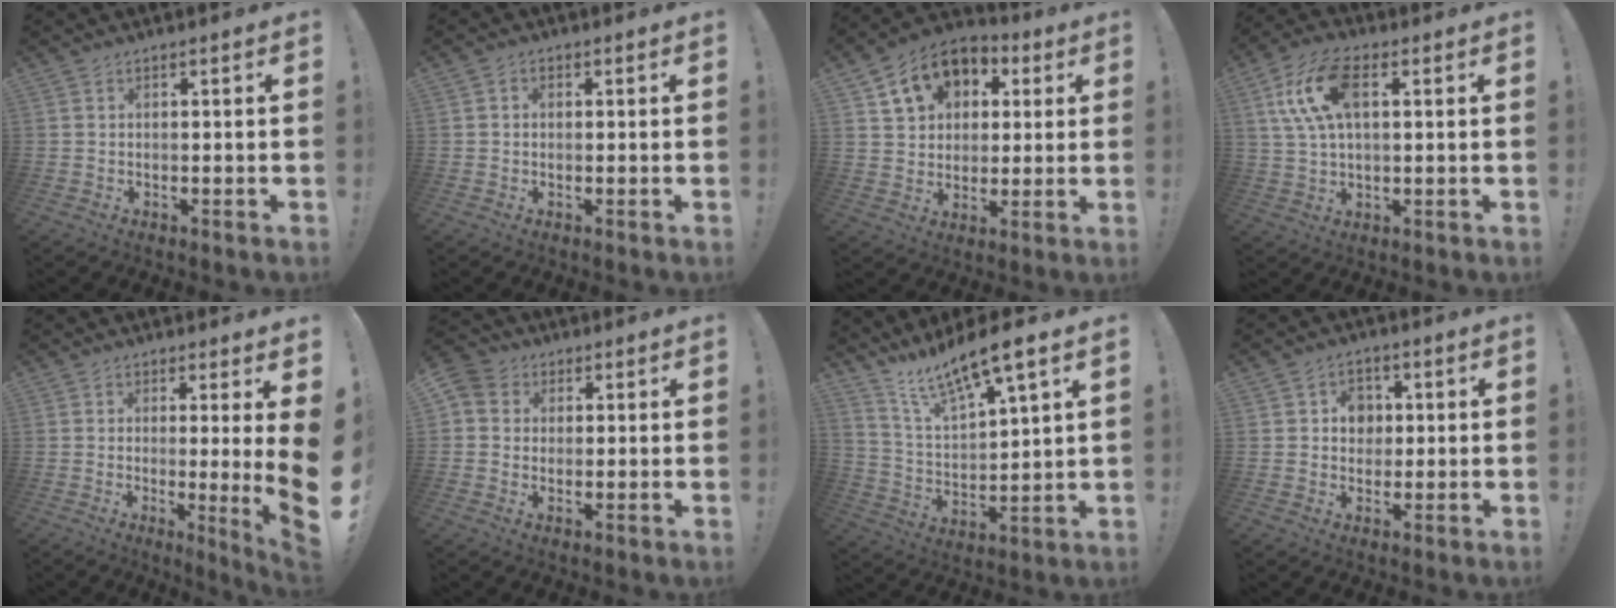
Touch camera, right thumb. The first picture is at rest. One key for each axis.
{"total": 1.5, "fx": -0.2, "fy": 1.3, "fz": 0.7, "tx": -0.013, "ty": 0.005, "tz": -0.004}
{"total": 12.8, "fx": 5.5, "fy": 10.0, "fz": 5.8, "tx": -0.080, "ty": -0.020, "tz": 0.105}
{"total": 13.9, "fx": 4.1, "fy": 7.5, "fz": 11.0, "tx": -0.220, "ty": 0.002, "tz": 0.077}
{"total": 7.2, "fx": 1.1, "fy": -0.9, "fz": 7.1, "tx": -0.093, "ty": -0.038, "tz": 0.015}
{"total": 5.0, "fx": 1.2, "fy": 4.5, "fz": 1.7, "tx": -0.026, "ty": 0.001, "tz": 0.023}
{"total": 12.0, "fx": 10.4, "fy": 1.3, "fz": 5.9, "tx": -0.119, "ty": -0.081, "tz": 0.178}
{"total": 6.1, "fx": 1.1, "fy": 5.6, "fz": 2.3, "tx": -0.025, "ty": -0.002, "tz": 0.019}